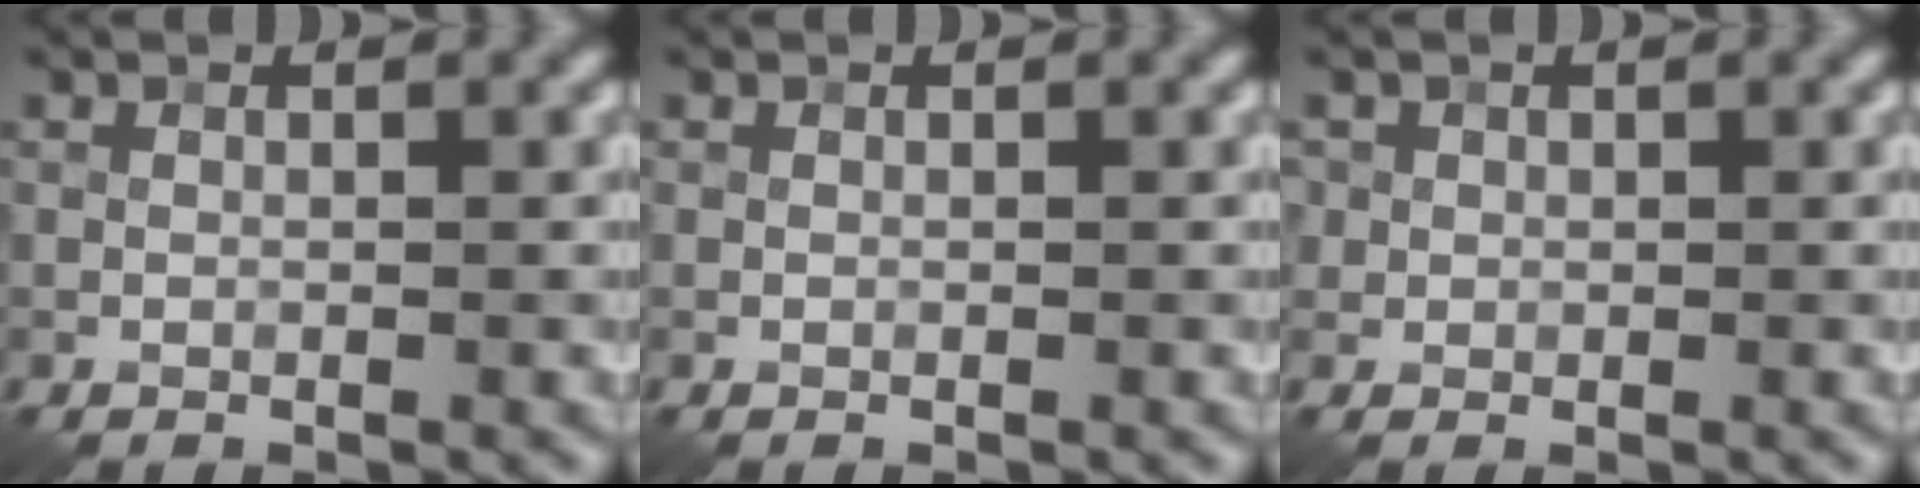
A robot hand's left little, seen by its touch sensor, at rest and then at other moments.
{"total": 0.0}
{"total": 1.3, "force": [0.4, 1.3, 0.1], "torque": [0.002, 0.003, -0.001]}